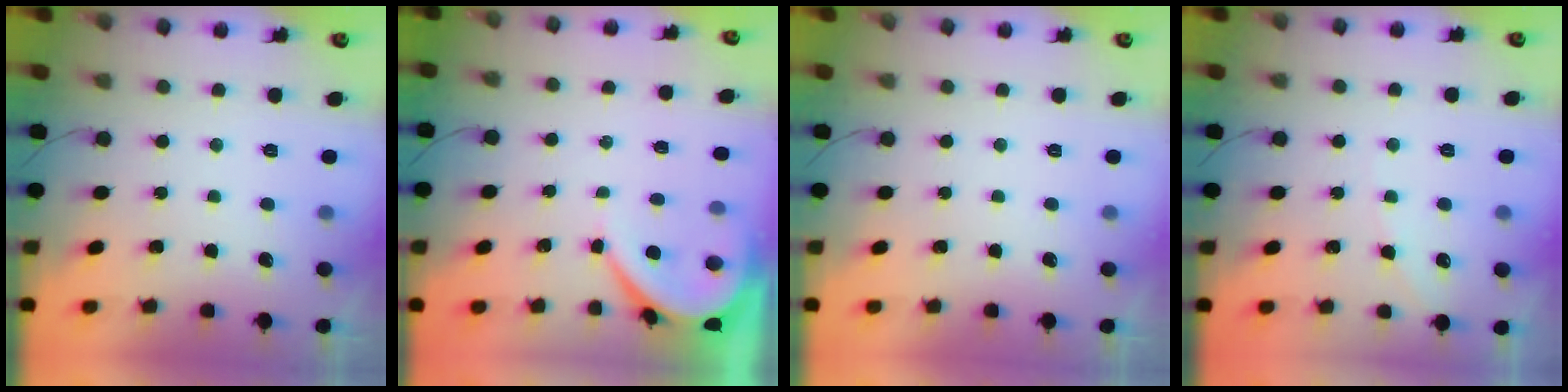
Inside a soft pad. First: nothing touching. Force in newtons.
{"total": 3.7, "press": 3.7, "slide": 0.4}
{"total": 0.0}
{"total": 4.4, "press": 4.4, "slide": 0.3}